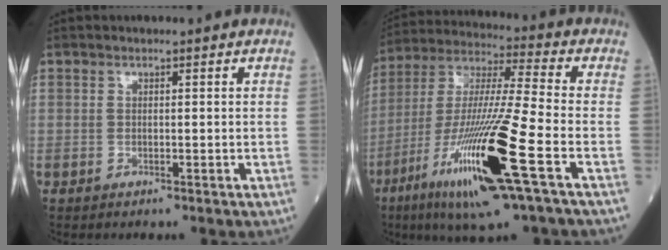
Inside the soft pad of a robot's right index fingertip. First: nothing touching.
{"total": 20.8, "force": [-8.5, 0.5, 18.9], "torque": [-0.388, -0.037, -0.161]}